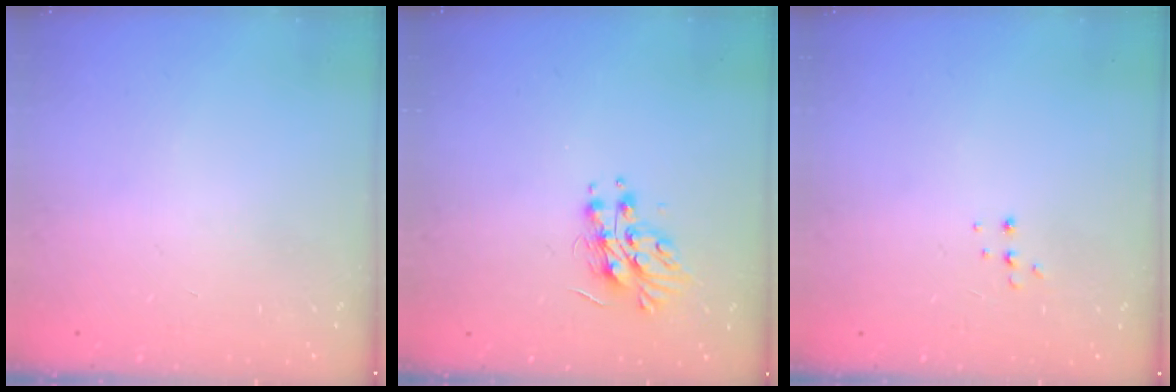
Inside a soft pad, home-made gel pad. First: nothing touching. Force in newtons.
{"total": 11.1, "press": 11.1, "slide": 0.2}
{"total": 5.0, "press": 4.9, "slide": 0.9}